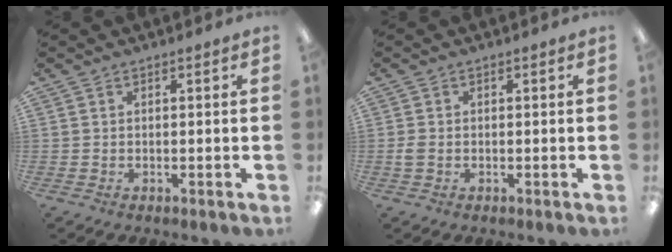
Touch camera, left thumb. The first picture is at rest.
{"total": 1.8, "force": [-0.4, 1.2, 1.2], "torque": [-0.021, 0.004, -0.007]}